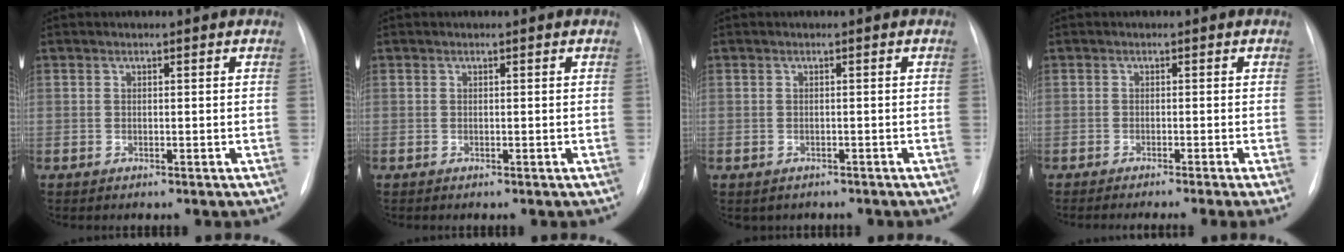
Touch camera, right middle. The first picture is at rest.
{"total": 0.0}
{"total": 2.1, "force": [-1.6, 1.2, 0.3], "torque": [-0.012, 0.002, -0.016]}
{"total": 6.9, "force": [-5.5, -1.1, 3.9], "torque": [-0.028, -0.014, -0.078]}